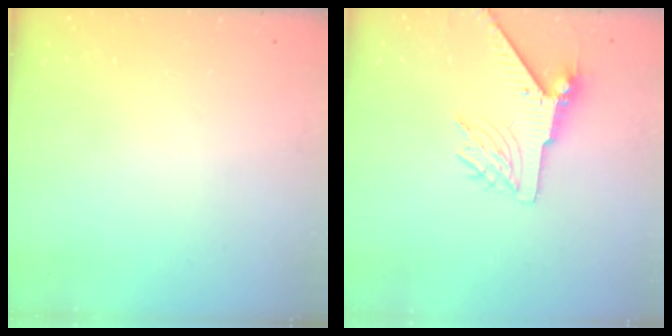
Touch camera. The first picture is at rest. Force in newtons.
{"total": 7.2, "press": 7.2, "slide": 1.0}